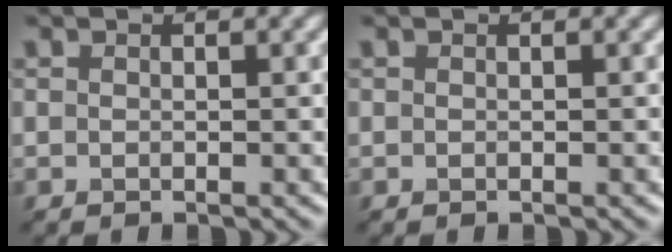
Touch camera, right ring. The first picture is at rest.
{"total": 0.0}